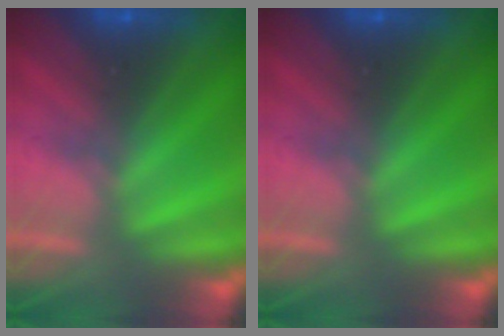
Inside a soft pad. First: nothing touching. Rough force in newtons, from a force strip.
{"total": 0.0}